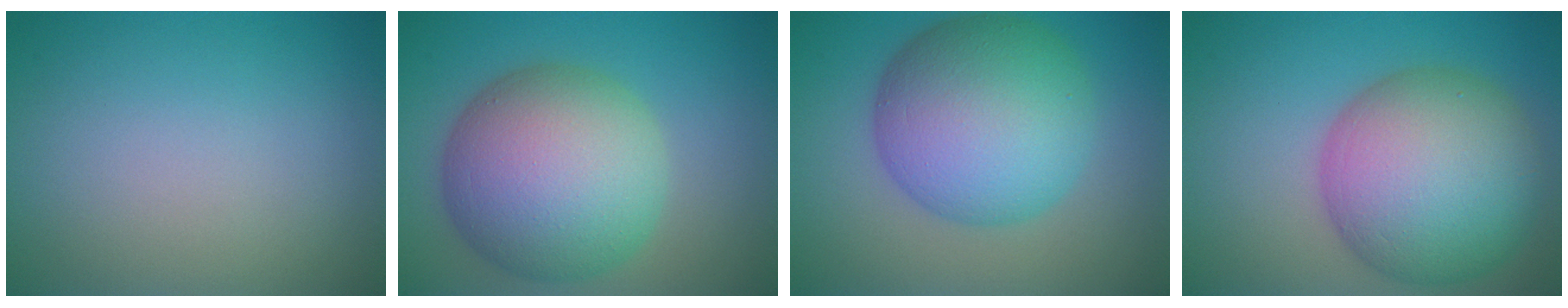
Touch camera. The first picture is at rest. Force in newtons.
{"total": 12.6, "press": 12.5, "slide": 0.4}
{"total": 11.5, "press": 11.5, "slide": 0.1}
{"total": 12.1, "press": 12.1, "slide": 0.5}